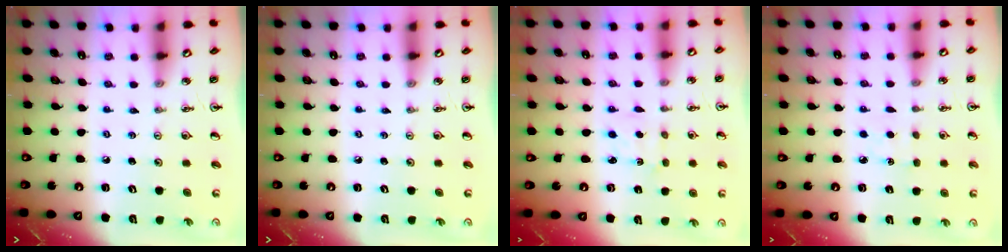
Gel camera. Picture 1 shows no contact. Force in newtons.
{"total": 0.0}
{"total": 2.6, "press": 2.5, "slide": 0.3}
{"total": 3.4, "press": 3.4, "slide": 0.4}